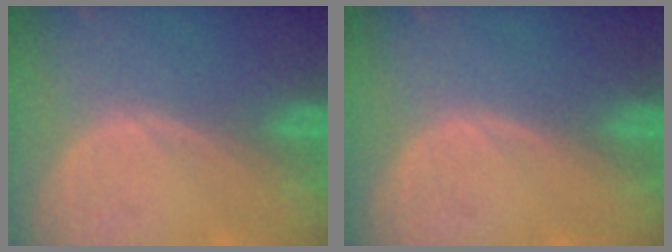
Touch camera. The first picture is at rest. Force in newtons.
{"total": 0.0}